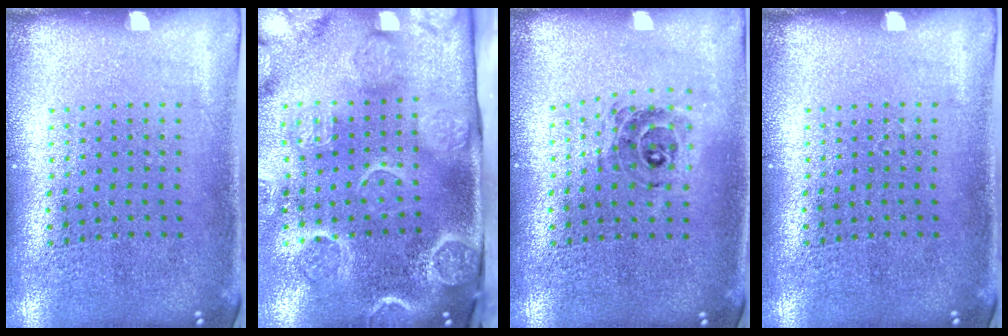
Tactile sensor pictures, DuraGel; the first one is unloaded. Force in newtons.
{"total": 4.5, "press": 3.4, "slide": 2.9}
{"total": 0.7, "press": 0.7, "slide": 0.1}
{"total": 0.0}